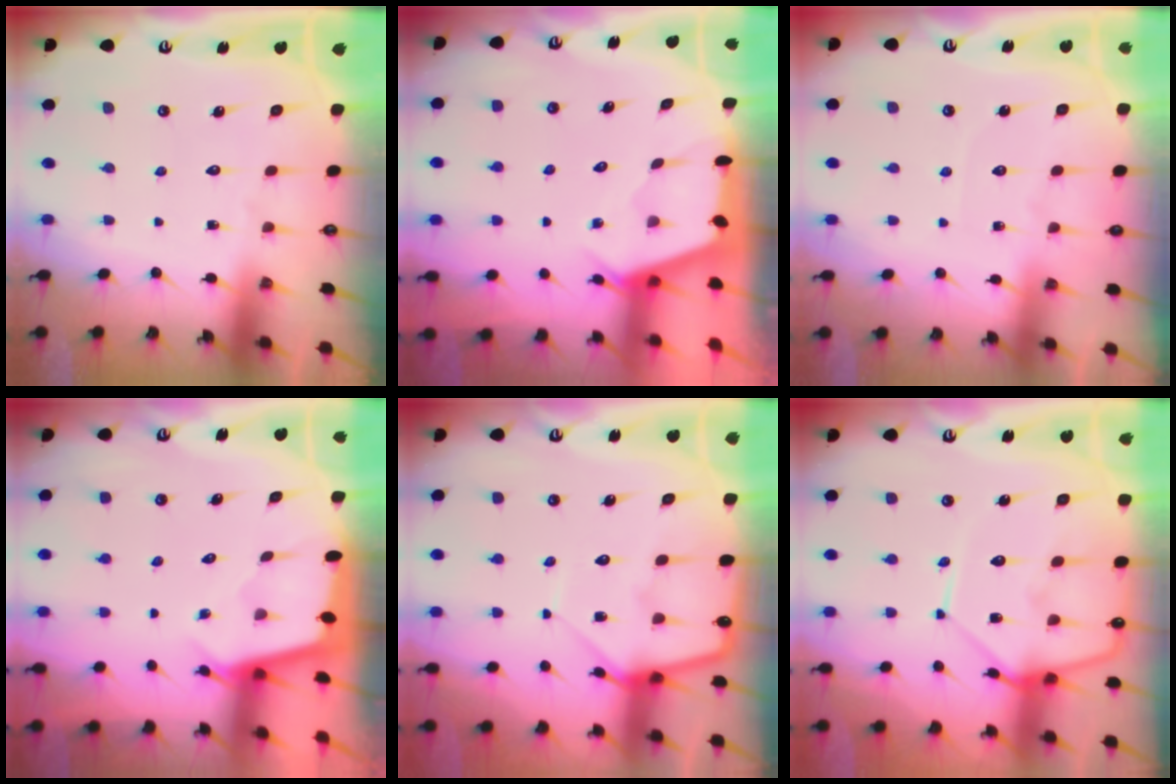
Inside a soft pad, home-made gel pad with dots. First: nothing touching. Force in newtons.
{"total": 2.4, "press": 2.4, "slide": 0.3}
{"total": 2.7, "press": 2.6, "slide": 0.3}
{"total": 2.0, "press": 2.0, "slide": 0.2}
{"total": 7.8, "press": 7.7, "slide": 0.8}
{"total": 11.2, "press": 11.1, "slide": 1.0}